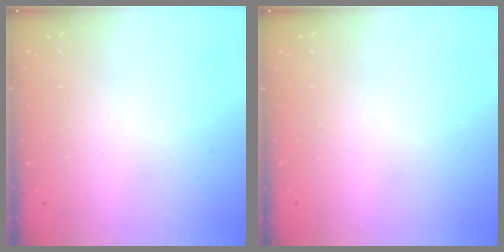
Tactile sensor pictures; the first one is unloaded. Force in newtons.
{"total": 0.0}